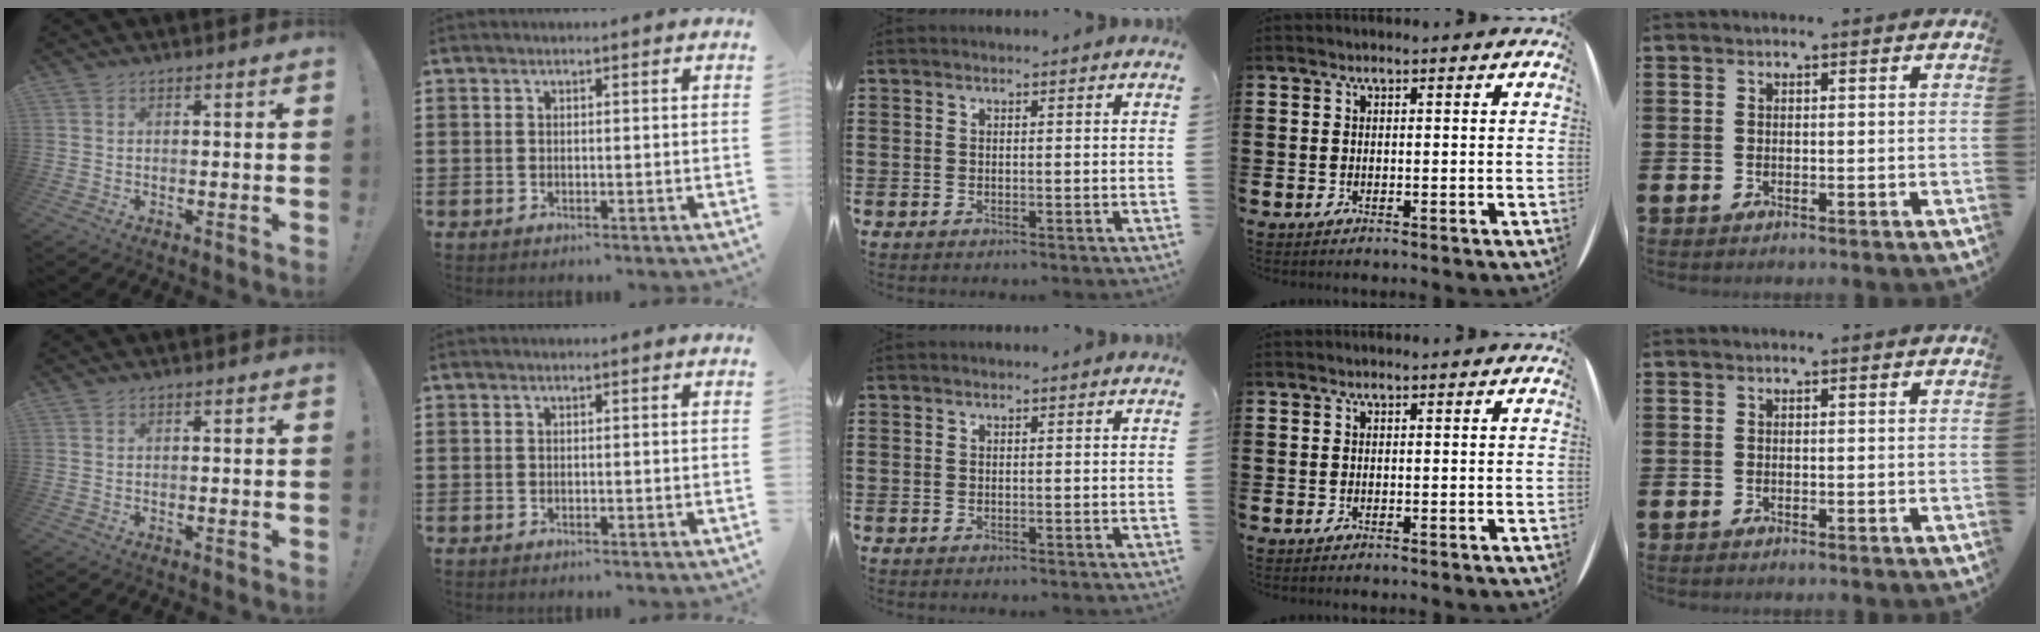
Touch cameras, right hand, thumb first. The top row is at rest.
{}